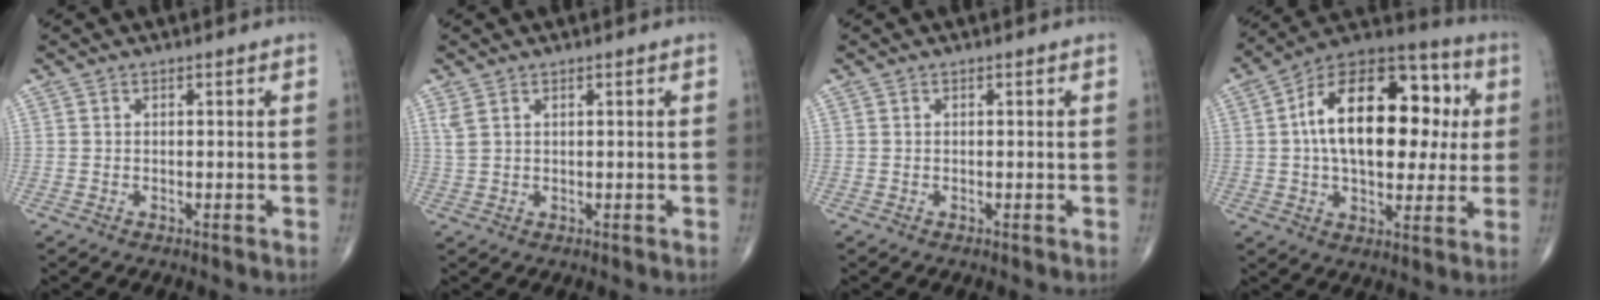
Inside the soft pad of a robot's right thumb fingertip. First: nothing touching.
{"total": 1.9, "force": [1.2, 0.7, 1.3], "torque": [-0.036, 0.005, 0.034]}
{"total": 0.0}
{"total": 24.0, "force": [3.3, 13.5, 19.6], "torque": [-0.280, 0.025, 0.041]}